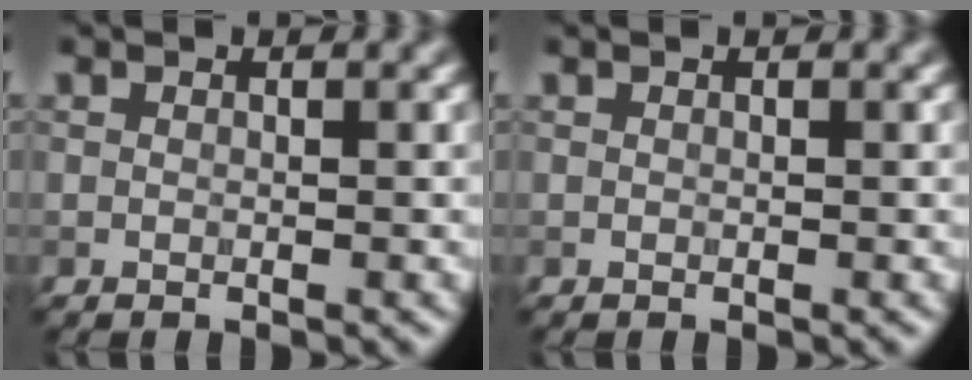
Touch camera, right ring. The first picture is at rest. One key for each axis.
{"total": 0.0}